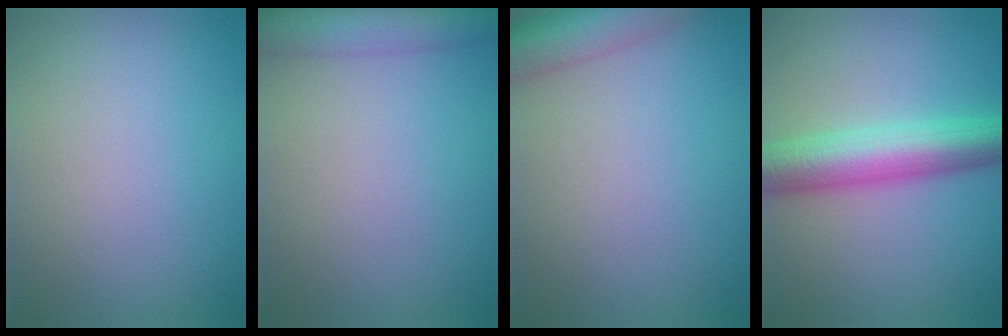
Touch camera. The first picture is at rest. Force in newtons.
{"total": 5.6, "press": 5.6, "slide": 0.3}
{"total": 6.9, "press": 6.9, "slide": 0.4}
{"total": 7.2, "press": 7.2, "slide": 0.1}